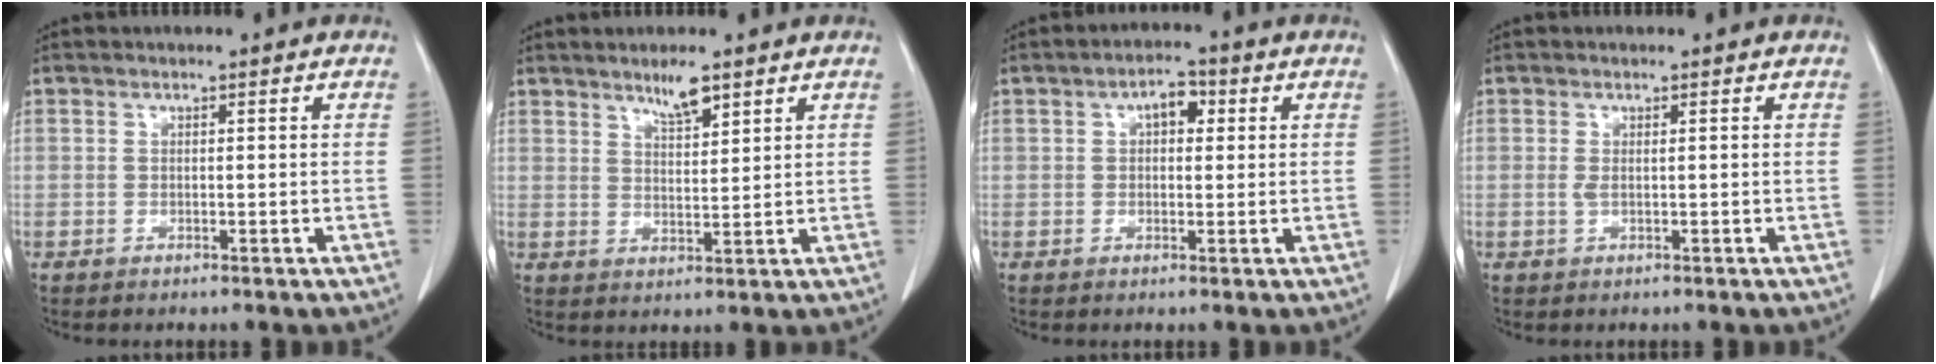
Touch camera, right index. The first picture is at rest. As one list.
[{"total": 4.0, "force": [3.0, 0.7, 2.5], "torque": [-0.045, -0.003, 0.056]}, {"total": 3.7, "force": [1.1, 2.0, 3.0], "torque": [-0.045, 0.015, 0.014]}, {"total": 0.9, "force": [0.1, 0.2, 0.9], "torque": [-0.018, -0.001, 0.004]}]